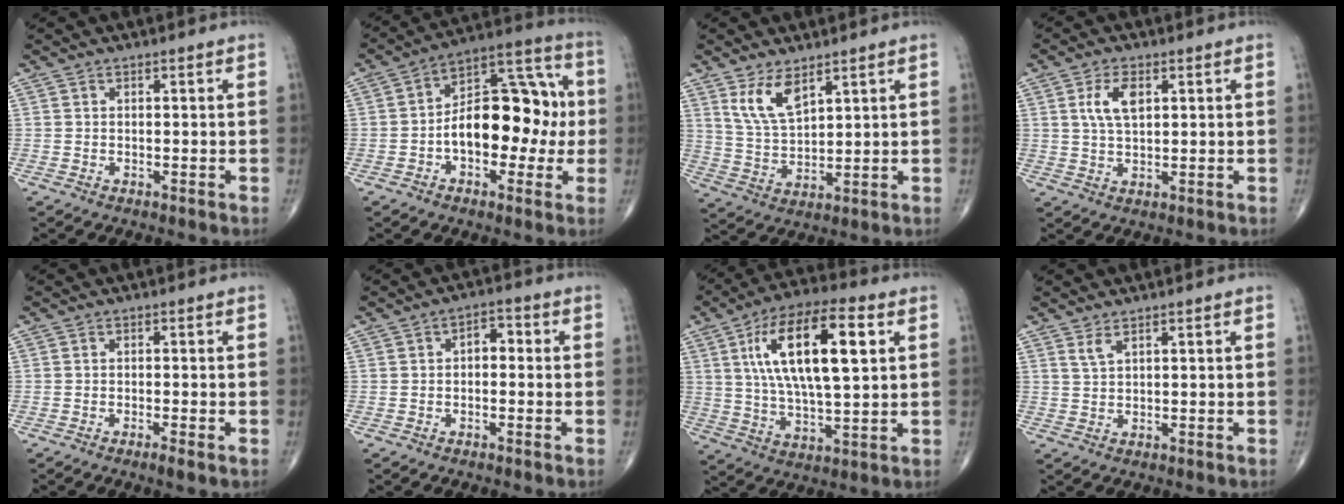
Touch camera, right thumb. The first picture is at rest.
{"total": 17.4, "force": [-1.5, 10.3, 14.0], "torque": [-0.179, 0.051, -0.029]}
{"total": 8.4, "force": [4.4, 4.1, 5.9], "torque": [-0.099, -0.024, 0.094]}
{"total": 5.9, "force": [1.8, 2.9, 4.7], "torque": [-0.092, -0.002, 0.036]}
{"total": 1.8, "force": [-1.0, 0.2, 1.5], "torque": [-0.033, -0.005, -0.022]}
{"total": 3.4, "force": [-0.1, 2.2, 2.6], "torque": [-0.020, 0.014, -0.012]}
{"total": 19.4, "force": [5.5, 7.0, 17.2], "torque": [-0.299, 0.002, 0.091]}
{"total": 1.8, "force": [1.3, 0.5, 1.2], "torque": [-0.027, -0.004, 0.031]}